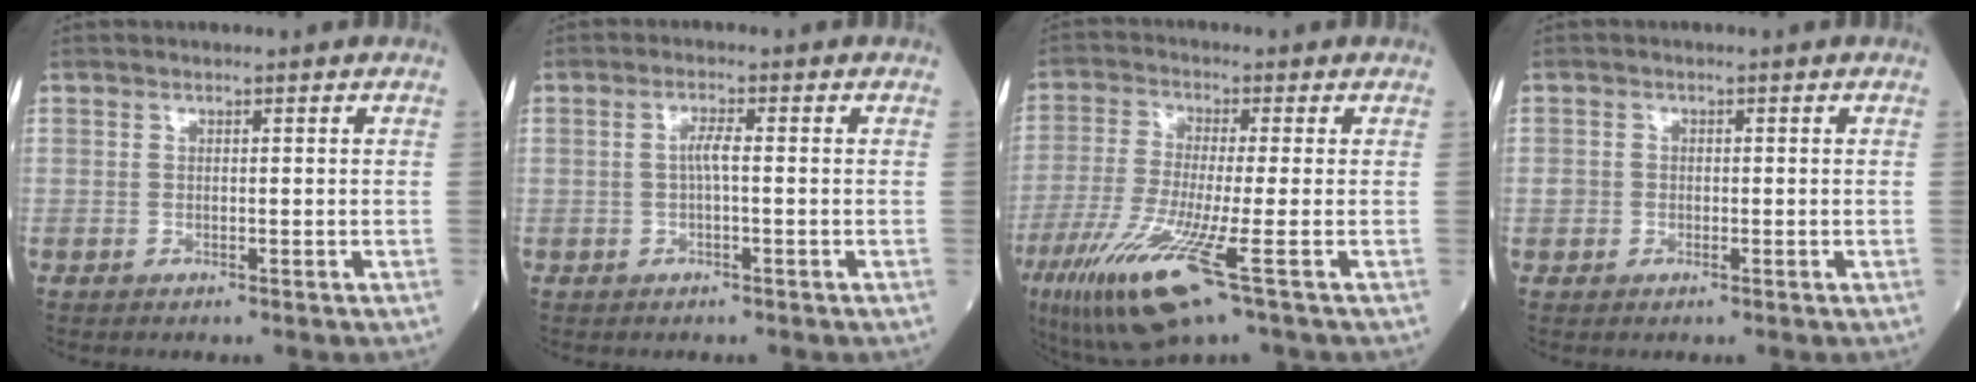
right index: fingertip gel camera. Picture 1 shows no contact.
{"total": 2.1, "force": [-0.1, 0.1, 2.1], "torque": [-0.041, 0.003, -0.003]}
{"total": 12.2, "force": [-5.7, 0.4, 10.8], "torque": [-0.228, -0.039, -0.106]}
{"total": 1.5, "force": [-0.2, 1.4, 0.5], "torque": [-0.006, 0.006, -0.003]}